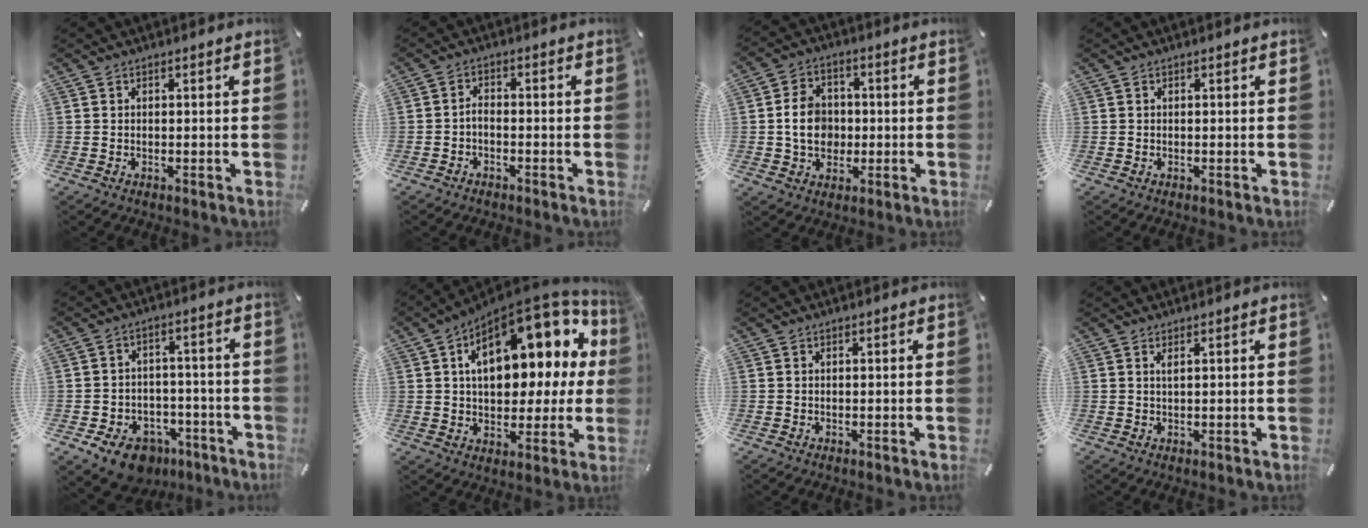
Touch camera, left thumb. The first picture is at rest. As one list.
[{"total": 2.4, "force": [-1.6, 1.3, 1.3], "torque": [-0.025, 0.010, -0.031]}, {"total": 8.6, "force": [-0.3, 7.2, 4.6], "torque": [-0.082, 0.008, -0.007]}, {"total": 0.0}, {"total": 9.8, "force": [-6.2, 6.5, 3.9], "torque": [-0.066, 0.052, -0.104]}, {"total": 21.7, "force": [7.7, 12.0, 16.4], "torque": [-0.233, -0.047, 0.129]}, {"total": 0.0}, {"total": 1.2, "force": [0.6, 0.1, 1.0], "torque": [-0.022, -0.001, 0.010]}]